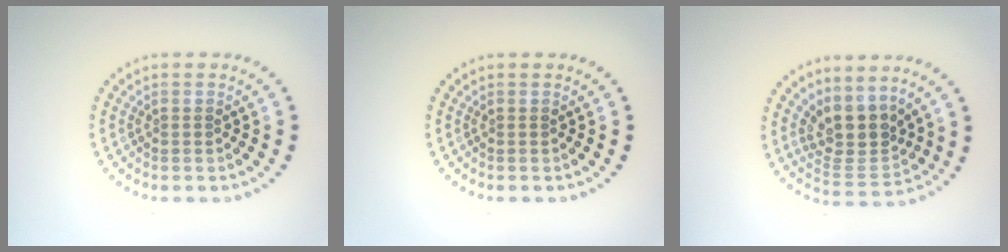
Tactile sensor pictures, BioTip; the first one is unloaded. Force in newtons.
{"total": 0.0}
{"total": 3.9, "press": 3.1, "slide": 2.3}